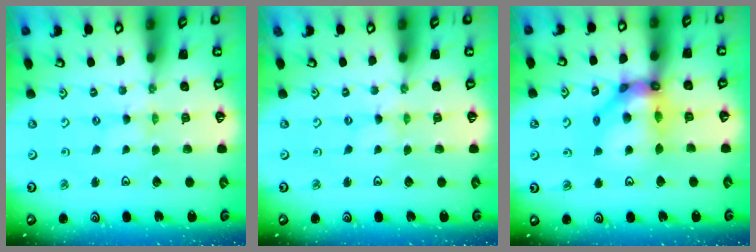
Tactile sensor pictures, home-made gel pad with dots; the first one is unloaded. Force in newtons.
{"total": 0.0}
{"total": 14.9, "press": 14.7, "slide": 1.9}